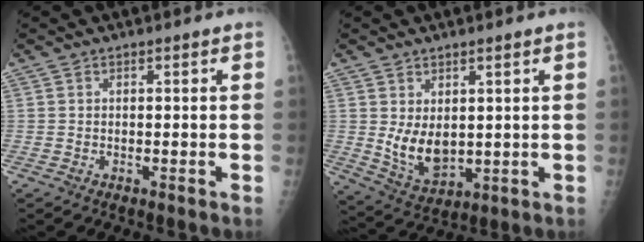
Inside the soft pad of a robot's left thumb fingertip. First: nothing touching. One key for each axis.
{"total": 7.9, "fx": 1.4, "fy": 4.6, "fz": 6.3, "tx": -0.092, "ty": -0.023, "tz": 0.045}